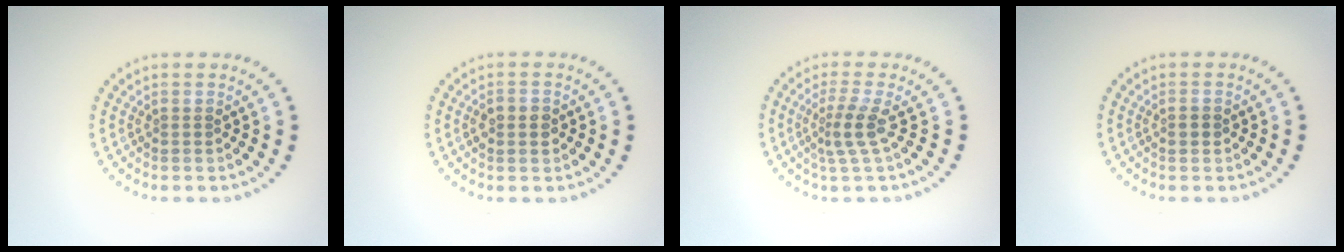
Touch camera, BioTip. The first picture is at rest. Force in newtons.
{"total": 2.3, "press": 2.3, "slide": 0.2}
{"total": 2.4, "press": 1.7, "slide": 1.8}
{"total": 1.3, "press": 1.3, "slide": 0.1}